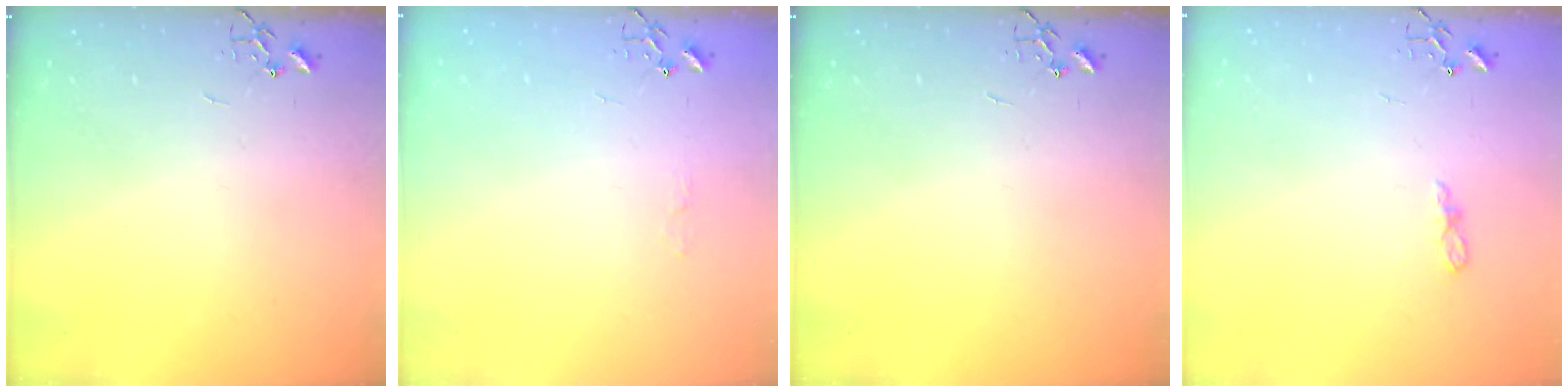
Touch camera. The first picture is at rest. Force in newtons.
{"total": 3.3, "press": 3.2, "slide": 0.5}
{"total": 0.0}
{"total": 5.0, "press": 5.0, "slide": 0.5}